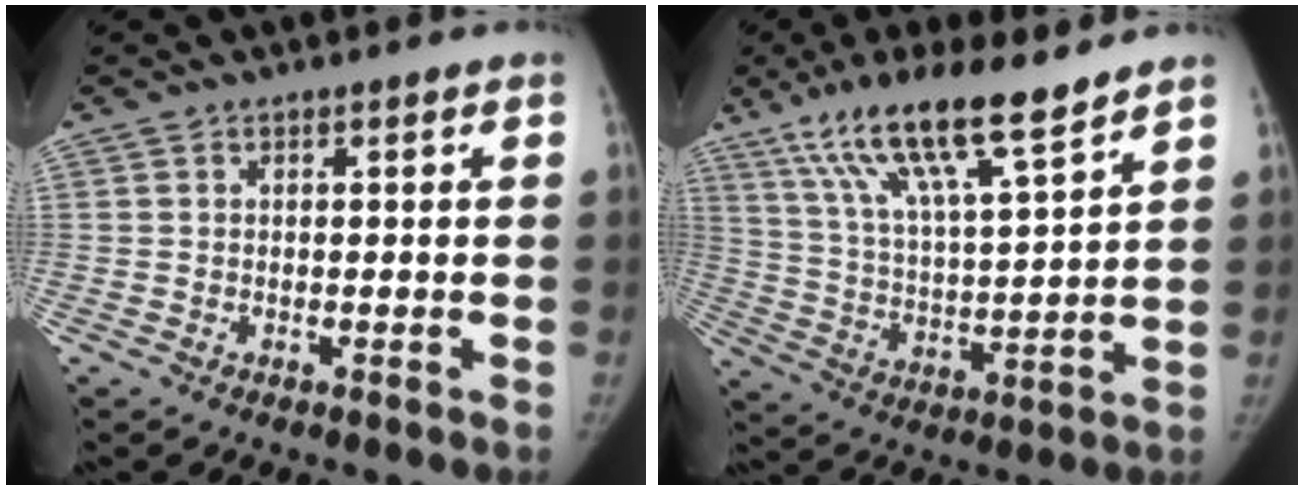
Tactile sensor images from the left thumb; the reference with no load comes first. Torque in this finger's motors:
{"motor_torque": [0.53, 0.40, 1.08, -1.70, 0.44]}